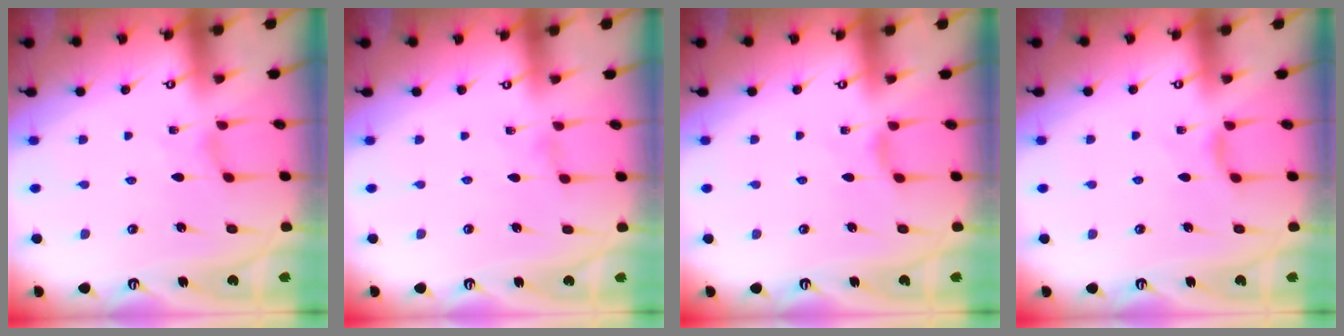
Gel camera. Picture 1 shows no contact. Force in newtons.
{"total": 0.0}
{"total": 1.8, "press": 1.7, "slide": 0.5}
{"total": 2.3, "press": 2.3, "slide": 0.5}